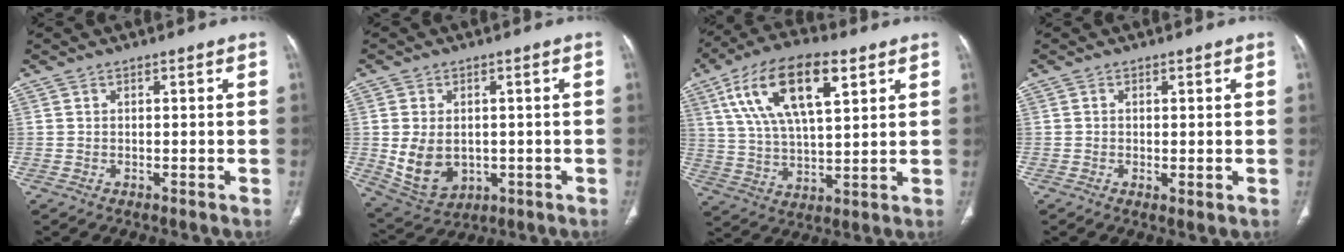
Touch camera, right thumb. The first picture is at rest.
{"total": 9.7, "force": [-0.7, 7.0, 6.6], "torque": [-0.106, -0.004, 0.013]}
{"total": 18.2, "force": [7.8, 7.8, 14.5], "torque": [-0.253, -0.006, 0.142]}
{"total": 1.6, "force": [-0.3, 0.5, 1.5], "torque": [-0.031, -0.007, -0.004]}